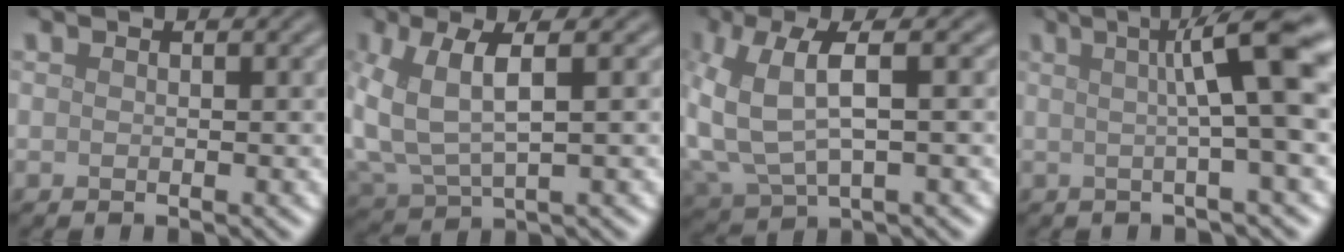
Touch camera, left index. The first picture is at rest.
{"total": 6.6, "force": [1.1, 3.1, 5.7], "torque": [-0.142, 0.002, 0.028]}
{"total": 7.4, "force": [0.9, 3.5, 6.4], "torque": [-0.164, 0.003, 0.022]}
{"total": 8.8, "force": [1.9, 1.3, 8.5], "torque": [-0.104, 0.019, 0.024]}